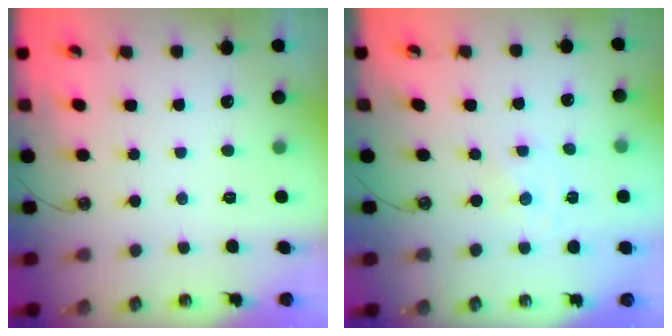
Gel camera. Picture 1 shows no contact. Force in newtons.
{"total": 0.0}